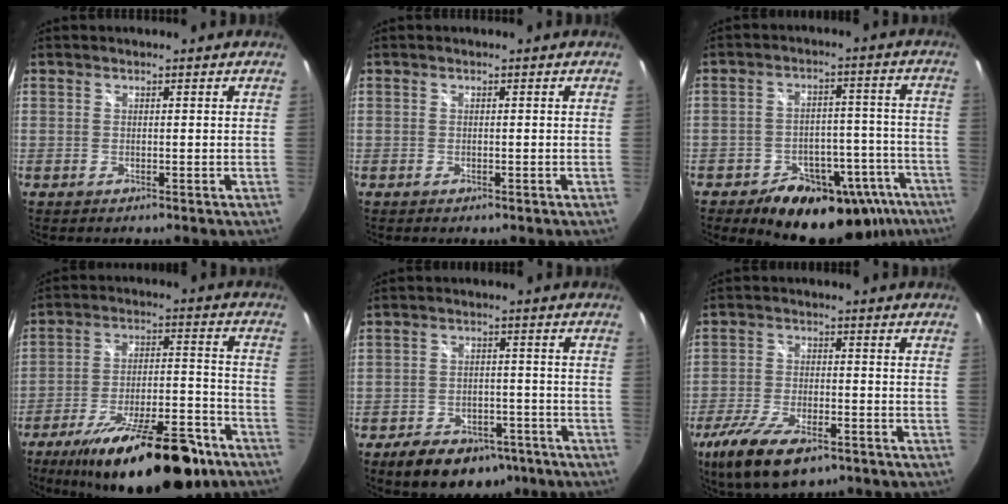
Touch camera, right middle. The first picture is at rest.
{"total": 0.6, "force": [-0.5, 0.2, 0.3], "torque": [-0.006, 0.000, -0.007]}
{"total": 21.1, "force": [-14.6, 11.8, 9.7], "torque": [-0.141, 0.042, -0.167]}
{"total": 23.7, "force": [-17.0, 7.5, 14.8], "torque": [-0.239, -0.017, -0.244]}
{"total": 12.8, "force": [-8.7, 7.4, 5.9], "torque": [-0.132, 0.013, -0.112]}
{"total": 13.9, "force": [-8.8, 5.4, 9.3], "torque": [-0.207, -0.038, -0.156]}